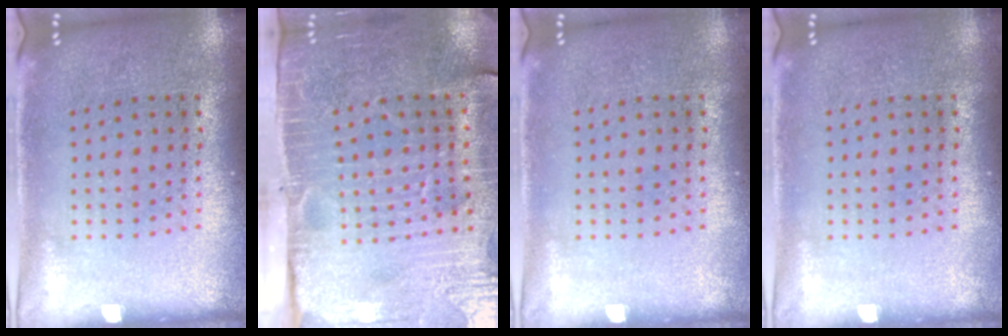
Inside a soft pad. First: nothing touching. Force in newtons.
{"total": 4.3, "press": 3.8, "slide": 1.8}
{"total": 0.0}
{"total": 0.0}